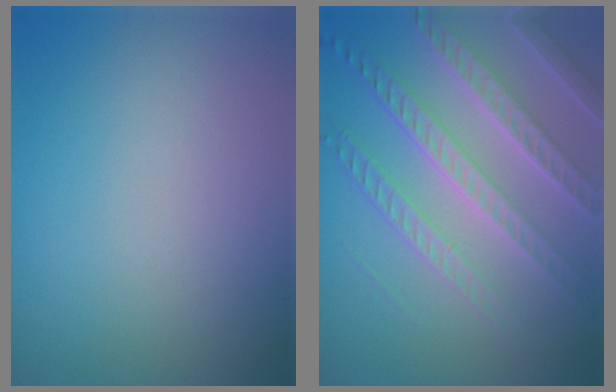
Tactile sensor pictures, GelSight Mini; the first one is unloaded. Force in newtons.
{"total": 7.5, "press": 5.3, "slide": 5.3}